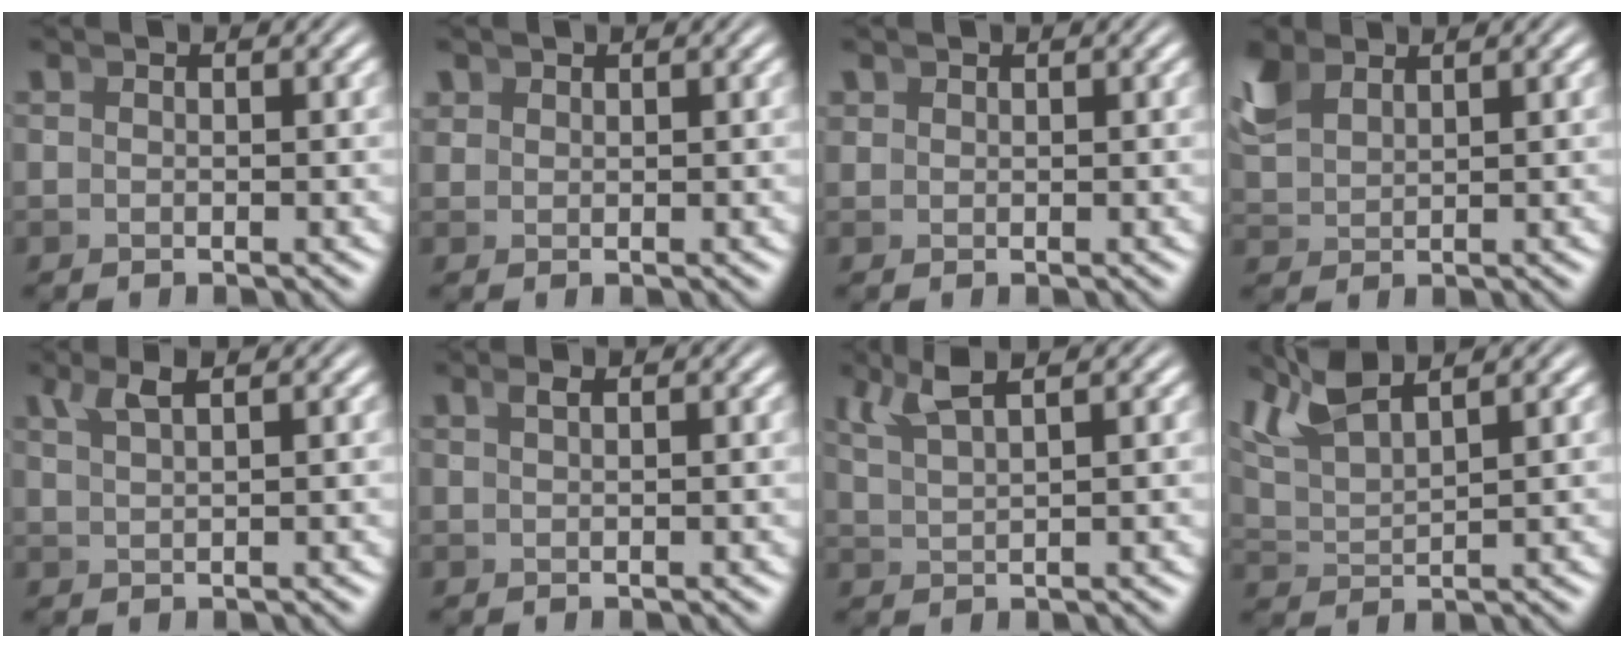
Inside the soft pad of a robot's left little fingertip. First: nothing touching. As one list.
[{"total": 0.9, "force": [0.7, 0.4, 0.1], "torque": [-0.002, -0.001, 0.022]}, {"total": 0.6, "force": [0.5, 0.3, 0.1], "torque": [0.000, -0.001, 0.016]}, {"total": 2.7, "force": [2.0, 1.3, 1.3], "torque": [-0.042, 0.000, 0.048]}, {"total": 1.7, "force": [1.3, -0.2, 1.1], "torque": [-0.015, 0.005, 0.028]}, {"total": 0.7, "force": [0.4, -0.5, 0.4], "torque": [0.001, 0.005, 0.011]}, {"total": 3.3, "force": [2.4, 0.7, 2.1], "torque": [-0.036, 0.006, 0.048]}, {"total": 5.7, "force": [3.7, 2.8, 3.4], "torque": [-0.080, 0.003, 0.064]}]